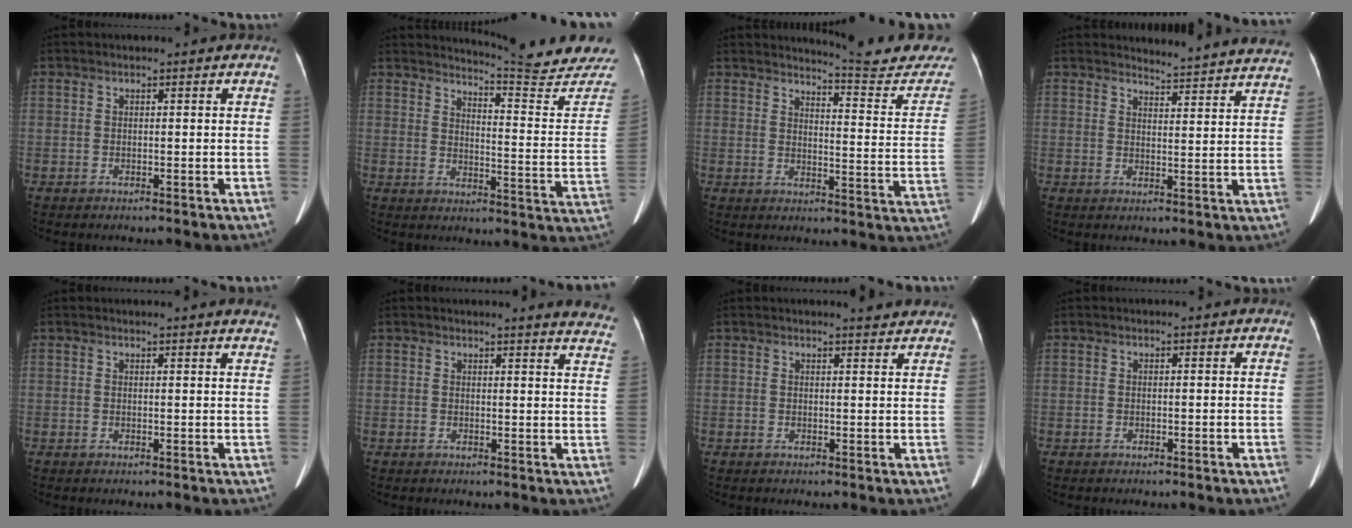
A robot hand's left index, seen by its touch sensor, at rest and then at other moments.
{"total": 17.4, "force": [17.1, -1.0, 3.2], "torque": [-0.042, -0.129, 0.194]}
{"total": 14.9, "force": [14.7, 0.2, 2.6], "torque": [-0.020, -0.102, 0.158]}
{"total": 15.1, "force": [15.0, 0.2, 2.1], "torque": [-0.012, -0.074, 0.150]}
{"total": 6.9, "force": [6.7, 0.1, 1.8], "torque": [-0.017, -0.004, 0.051]}
{"total": 9.4, "force": [9.2, 0.0, 2.0], "torque": [-0.002, -0.067, 0.067]}
{"total": 3.2, "force": [3.1, 0.2, 0.8], "torque": [-0.016, -0.004, 0.030]}
{"total": 0.0}